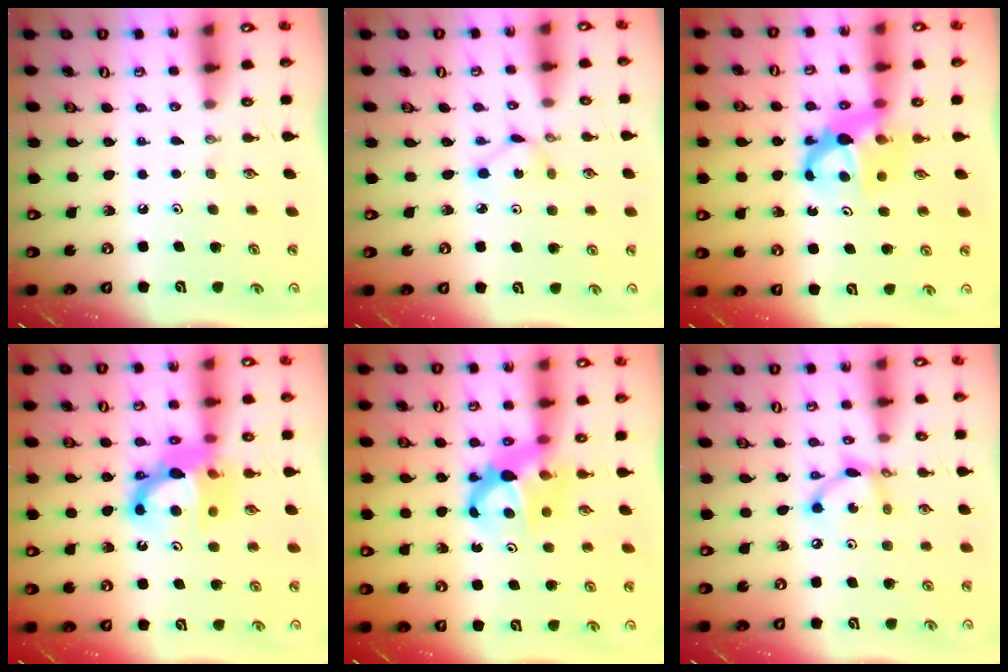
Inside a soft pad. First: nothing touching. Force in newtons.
{"total": 2.3, "press": 2.3, "slide": 0.3}
{"total": 7.3, "press": 7.3, "slide": 0.6}
{"total": 12.4, "press": 12.3, "slide": 1.6}
{"total": 6.6, "press": 6.6, "slide": 0.5}
{"total": 9.3, "press": 9.3, "slide": 0.5}